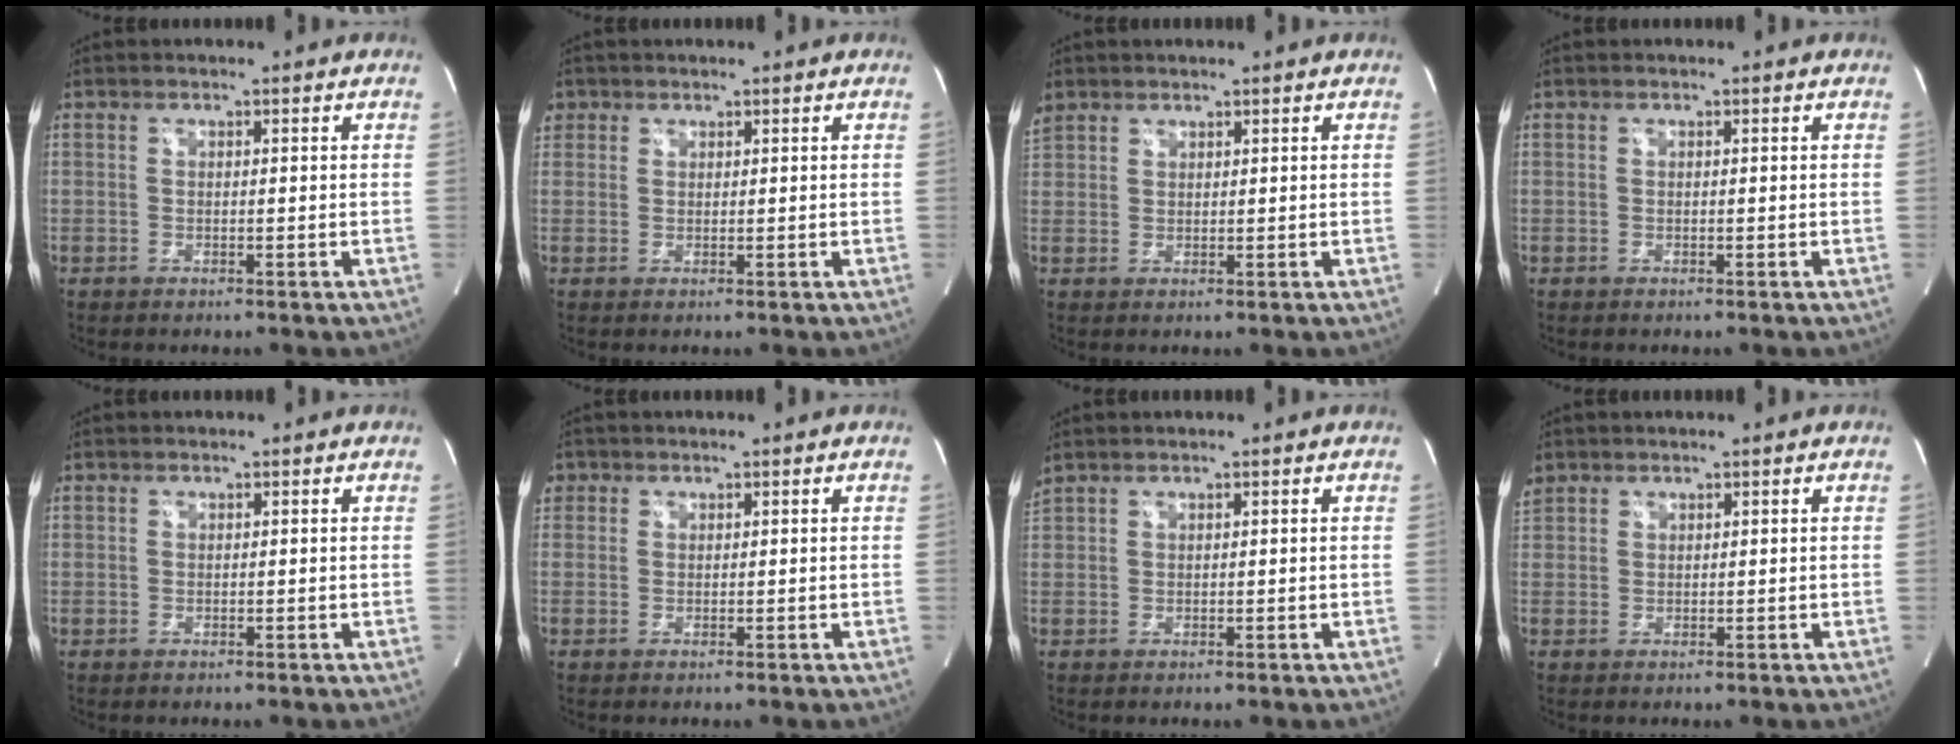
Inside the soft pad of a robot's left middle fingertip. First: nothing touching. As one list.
[{"total": 2.9, "force": [1.4, 2.5, 0.4], "torque": [-0.005, 0.013, 0.028]}, {"total": 4.4, "force": [3.1, 3.0, 0.9], "torque": [-0.042, 0.022, 0.069]}, {"total": 0.0}, {"total": 0.6, "force": [0.4, 0.4, 0.0], "torque": [-0.001, 0.003, 0.007]}, {"total": 2.7, "force": [1.3, 2.3, 0.3], "torque": [-0.001, 0.012, 0.024]}, {"total": 2.5, "force": [2.3, 0.4, 0.9], "torque": [-0.034, 0.029, 0.051]}, {"total": 3.8, "force": [2.6, 2.6, 0.6], "torque": [-0.027, 0.019, 0.058]}]